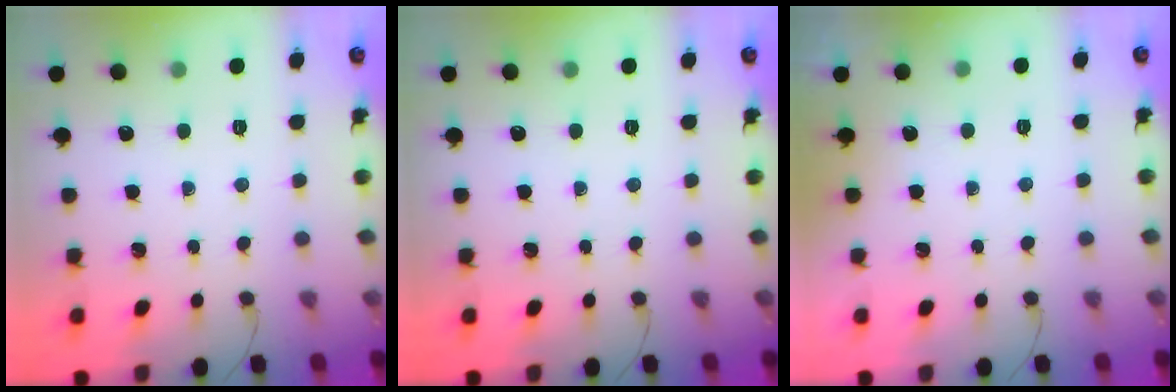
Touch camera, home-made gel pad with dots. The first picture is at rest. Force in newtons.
{"total": 0.0}
{"total": 1.8, "press": 1.8, "slide": 0.3}